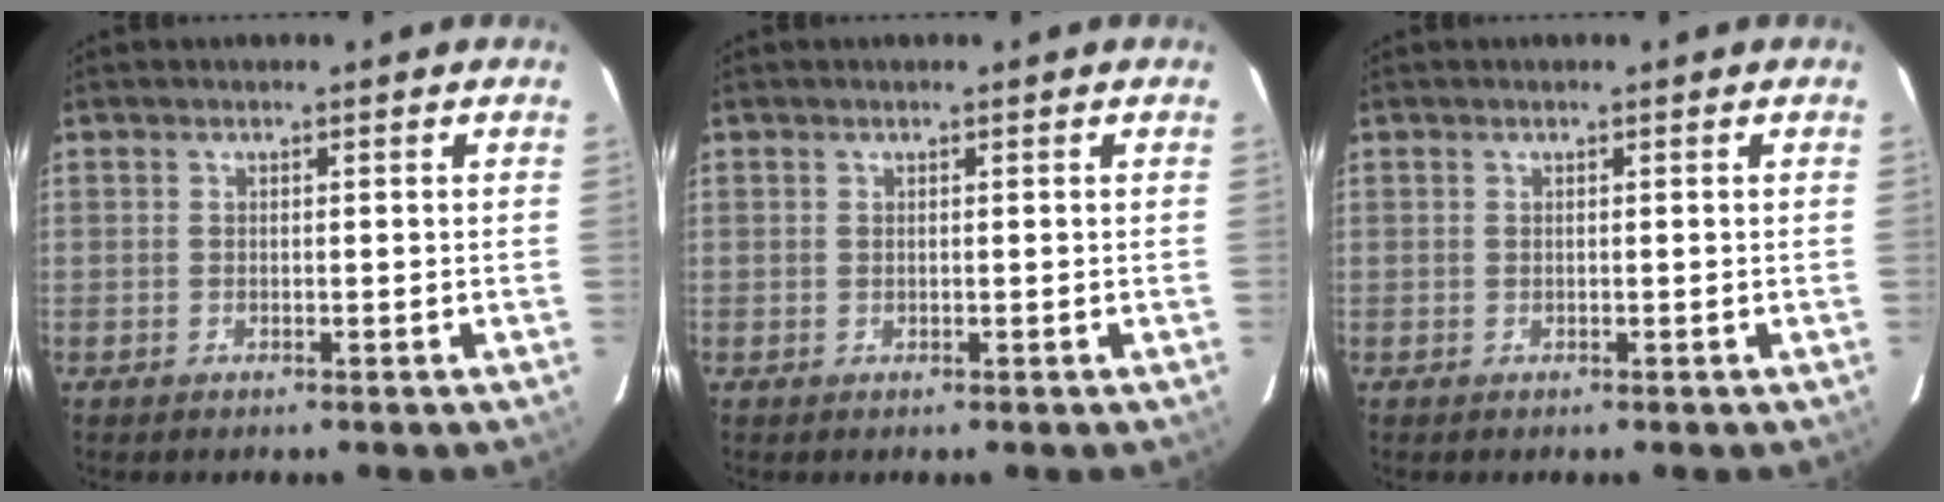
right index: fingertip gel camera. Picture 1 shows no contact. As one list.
[{"total": 0.0}, {"total": 0.0}]